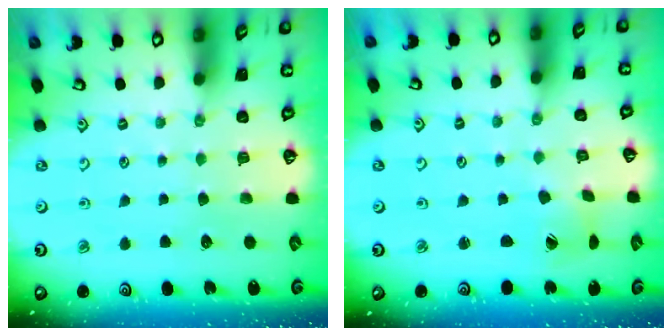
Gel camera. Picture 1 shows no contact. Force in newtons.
{"total": 2.5, "press": 2.5, "slide": 0.4}